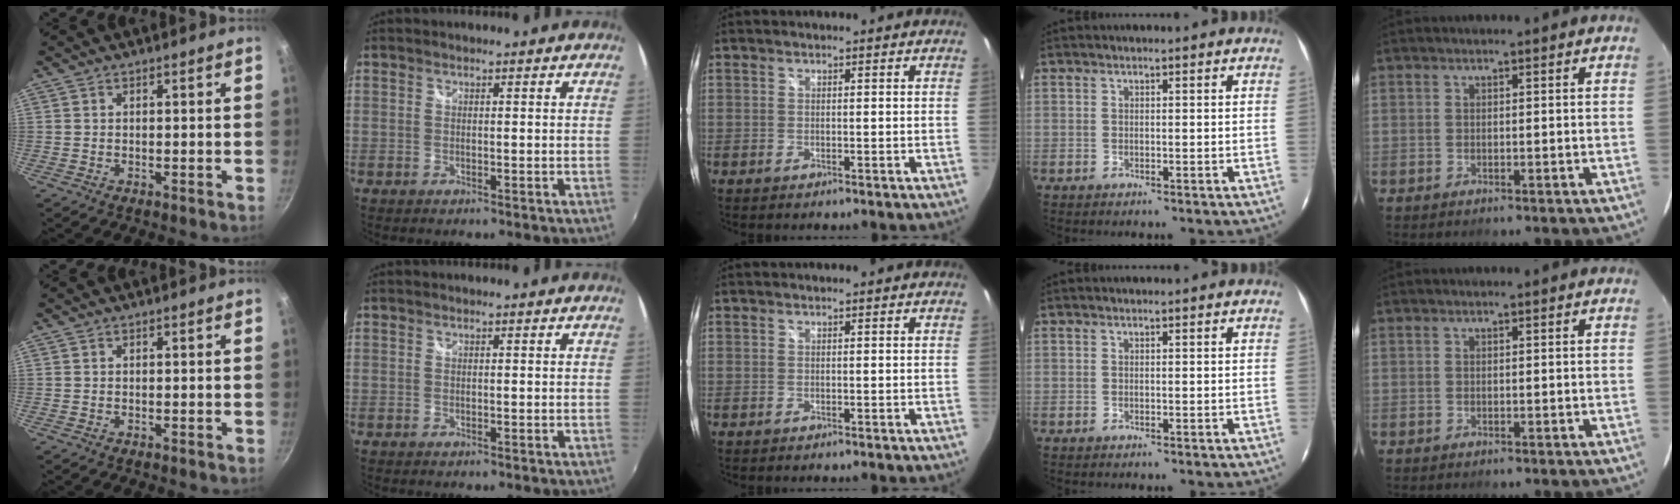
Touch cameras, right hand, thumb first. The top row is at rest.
{}